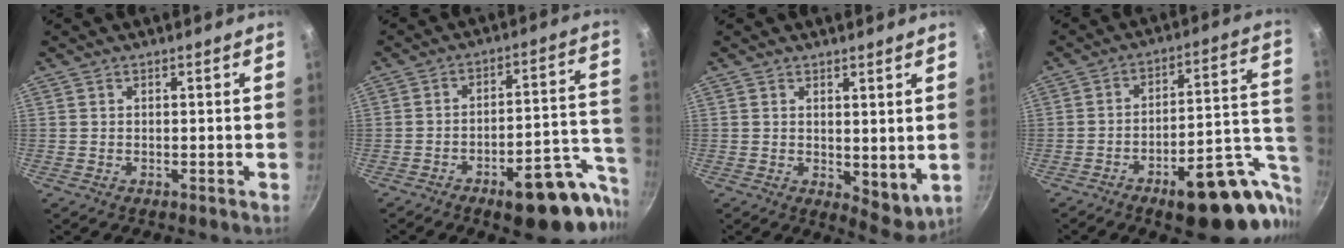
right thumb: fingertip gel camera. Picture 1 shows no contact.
{"total": 18.5, "force": [-10.3, 6.5, 14.0], "torque": [-0.129, 0.068, -0.140]}
{"total": 6.0, "force": [1.5, 3.0, 4.9], "torque": [-0.058, -0.025, 0.026]}
{"total": 21.4, "force": [-9.6, 8.1, 17.3], "torque": [-0.178, 0.050, -0.133]}